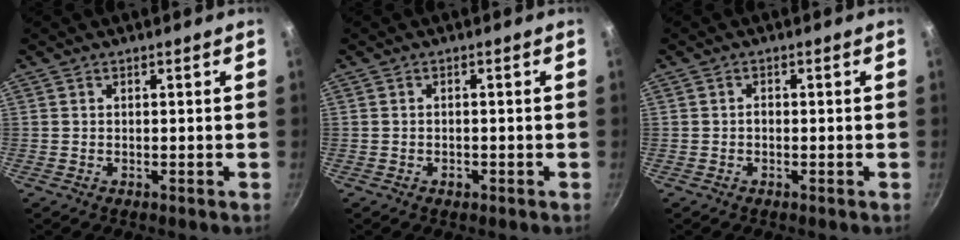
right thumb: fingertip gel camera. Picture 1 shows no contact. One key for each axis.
{"total": 1.2, "fx": -0.6, "fy": 0.8, "fz": 0.7, "tx": -0.012, "ty": 0.004, "tz": -0.009}
{"total": 0.9, "fx": -0.3, "fy": 0.6, "fz": 0.5, "tx": -0.009, "ty": 0.005, "tz": -0.006}